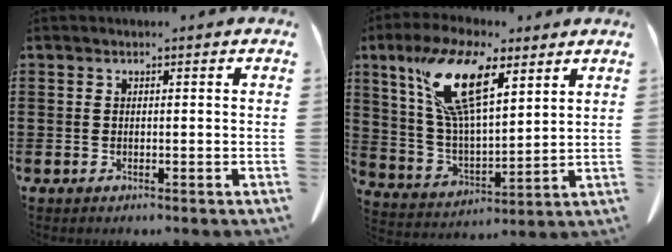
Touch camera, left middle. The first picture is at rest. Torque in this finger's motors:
{"motor_torque": [2.14, 0.00, 1.05, 0.21]}